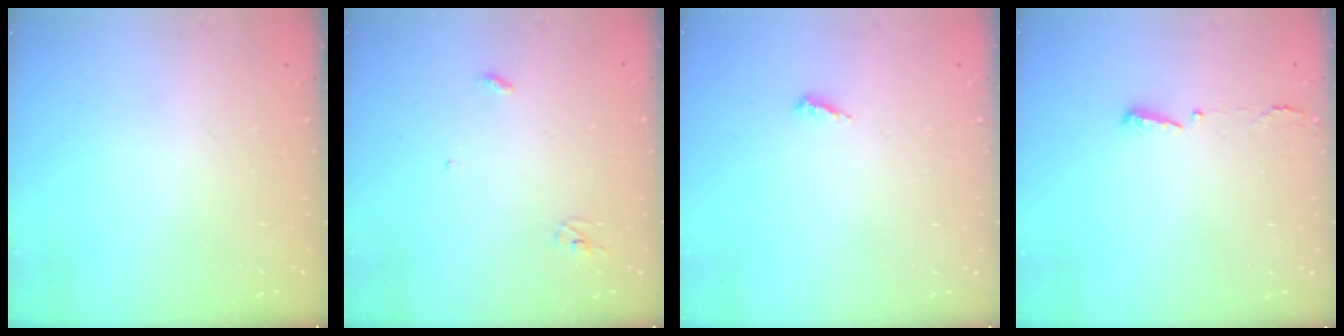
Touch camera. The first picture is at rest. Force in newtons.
{"total": 3.0, "press": 2.9, "slide": 0.2}
{"total": 3.9, "press": 3.9, "slide": 0.2}
{"total": 2.9, "press": 2.8, "slide": 0.6}